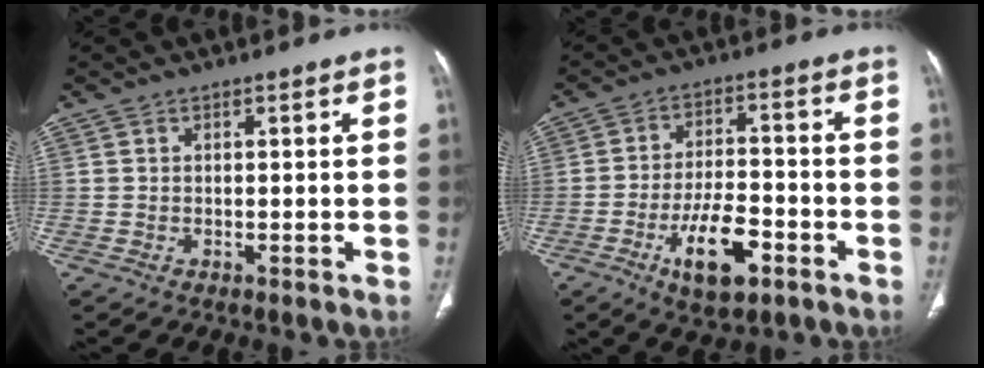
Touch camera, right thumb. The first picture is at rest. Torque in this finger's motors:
{"motor_torque": [2.08, 0.96, 1.14, -1.36, 0.38]}